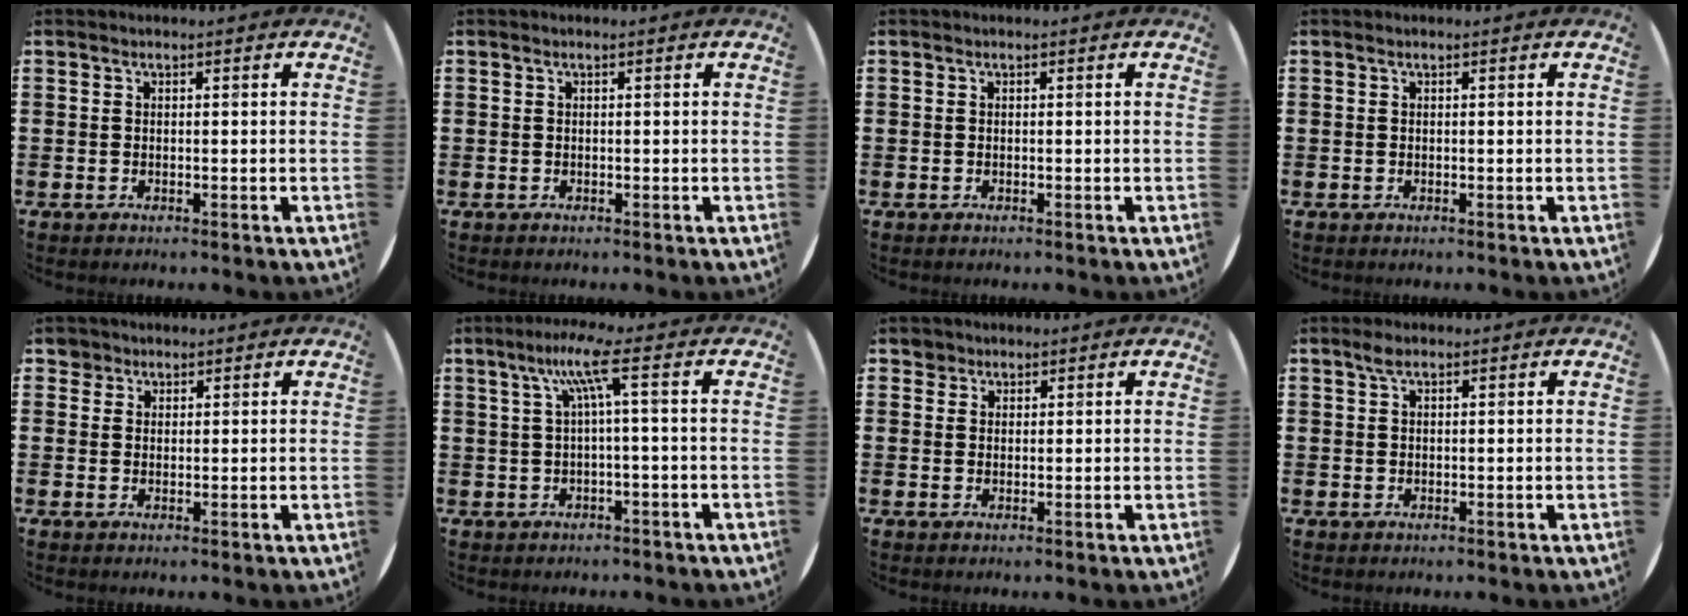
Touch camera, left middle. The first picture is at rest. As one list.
[{"total": 0.0}, {"total": 0.0}, {"total": 0.0}, {"total": 2.1, "force": [1.6, 1.3, 0.1], "torque": [0.001, 0.002, 0.031]}, {"total": 6.1, "force": [1.4, 0.1, 5.9], "torque": [-0.111, 0.002, 0.014]}, {"total": 1.7, "force": [1.4, 1.0, 0.1], "torque": [0.003, 0.000, 0.027]}, {"total": 1.6, "force": [1.1, 0.8, 0.8], "torque": [-0.011, 0.002, 0.017]}]